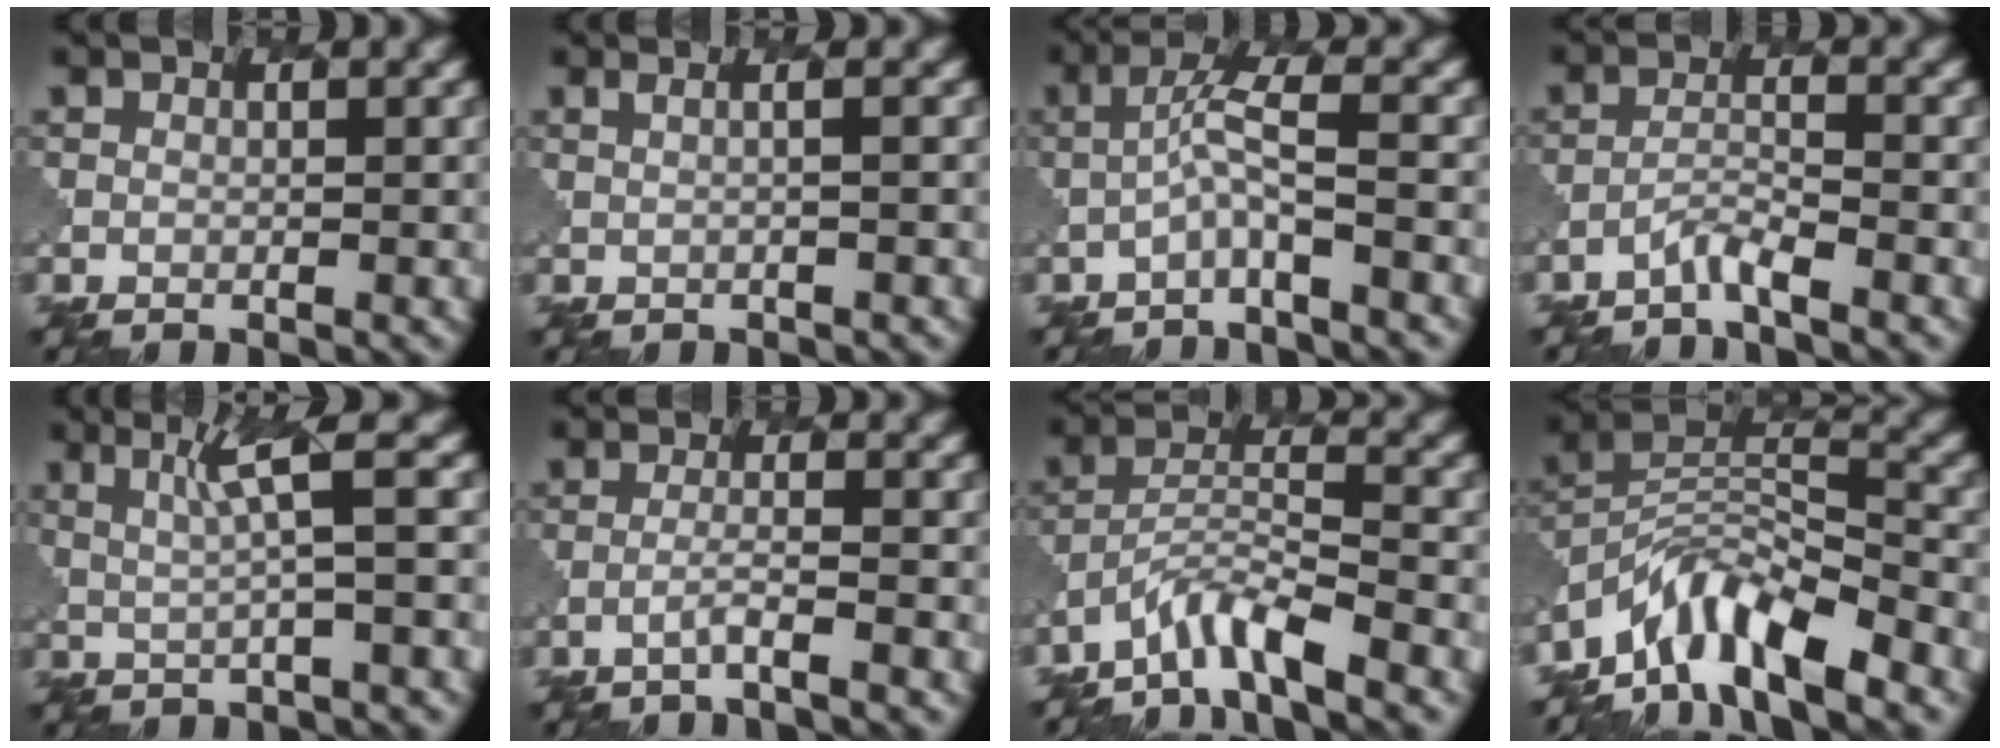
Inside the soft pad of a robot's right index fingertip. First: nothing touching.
{"total": 2.1, "force": [0.7, 1.0, 1.7], "torque": [-0.013, -0.006, -0.002]}
{"total": 2.6, "force": [-1.1, 0.2, 2.3], "torque": [-0.049, 0.011, -0.029]}
{"total": 1.9, "force": [-1.8, 0.0, 0.7], "torque": [-0.015, 0.003, -0.043]}
{"total": 3.6, "force": [1.1, 0.3, 3.4], "torque": [-0.063, 0.005, 0.027]}
{"total": 1.7, "force": [-1.0, 0.1, 1.4], "torque": [-0.019, 0.006, -0.029]}
{"total": 4.4, "force": [-3.8, 0.6, 2.3], "torque": [-0.043, 0.002, -0.078]}
{"total": 7.6, "force": [-6.2, 2.2, 3.9], "torque": [-0.060, -0.002, -0.124]}